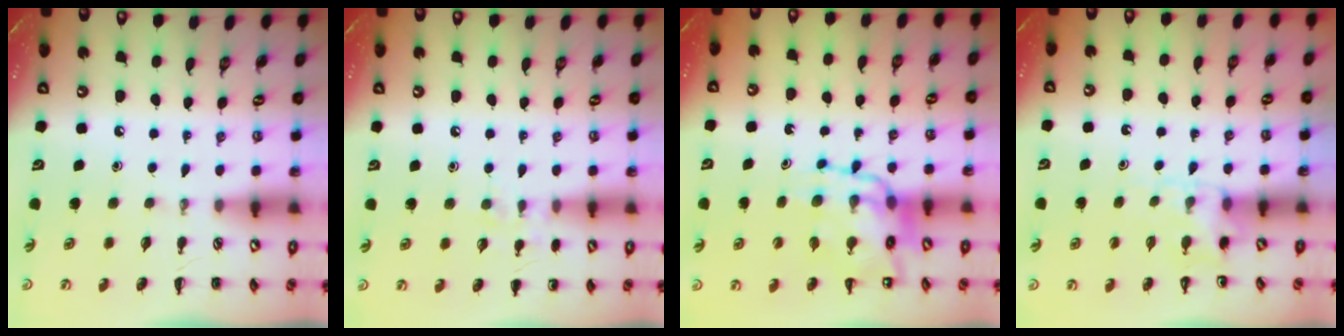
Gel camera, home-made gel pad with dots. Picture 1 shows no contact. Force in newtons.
{"total": 6.8, "press": 6.5, "slide": 2.0}
{"total": 12.1, "press": 11.5, "slide": 3.7}
{"total": 5.7, "press": 5.4, "slide": 1.7}